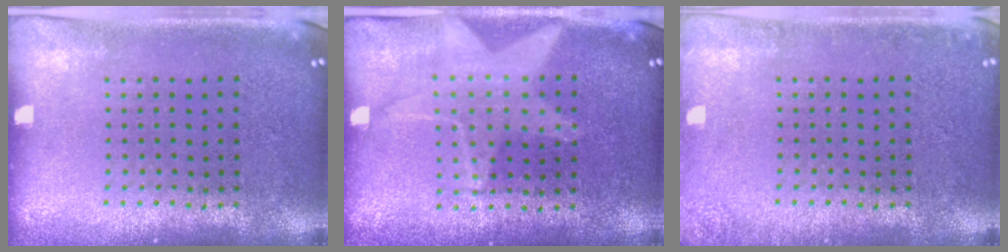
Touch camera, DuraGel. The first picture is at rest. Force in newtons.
{"total": 1.1, "press": 1.1, "slide": 0.1}
{"total": 1.3, "press": 1.3, "slide": 0.2}